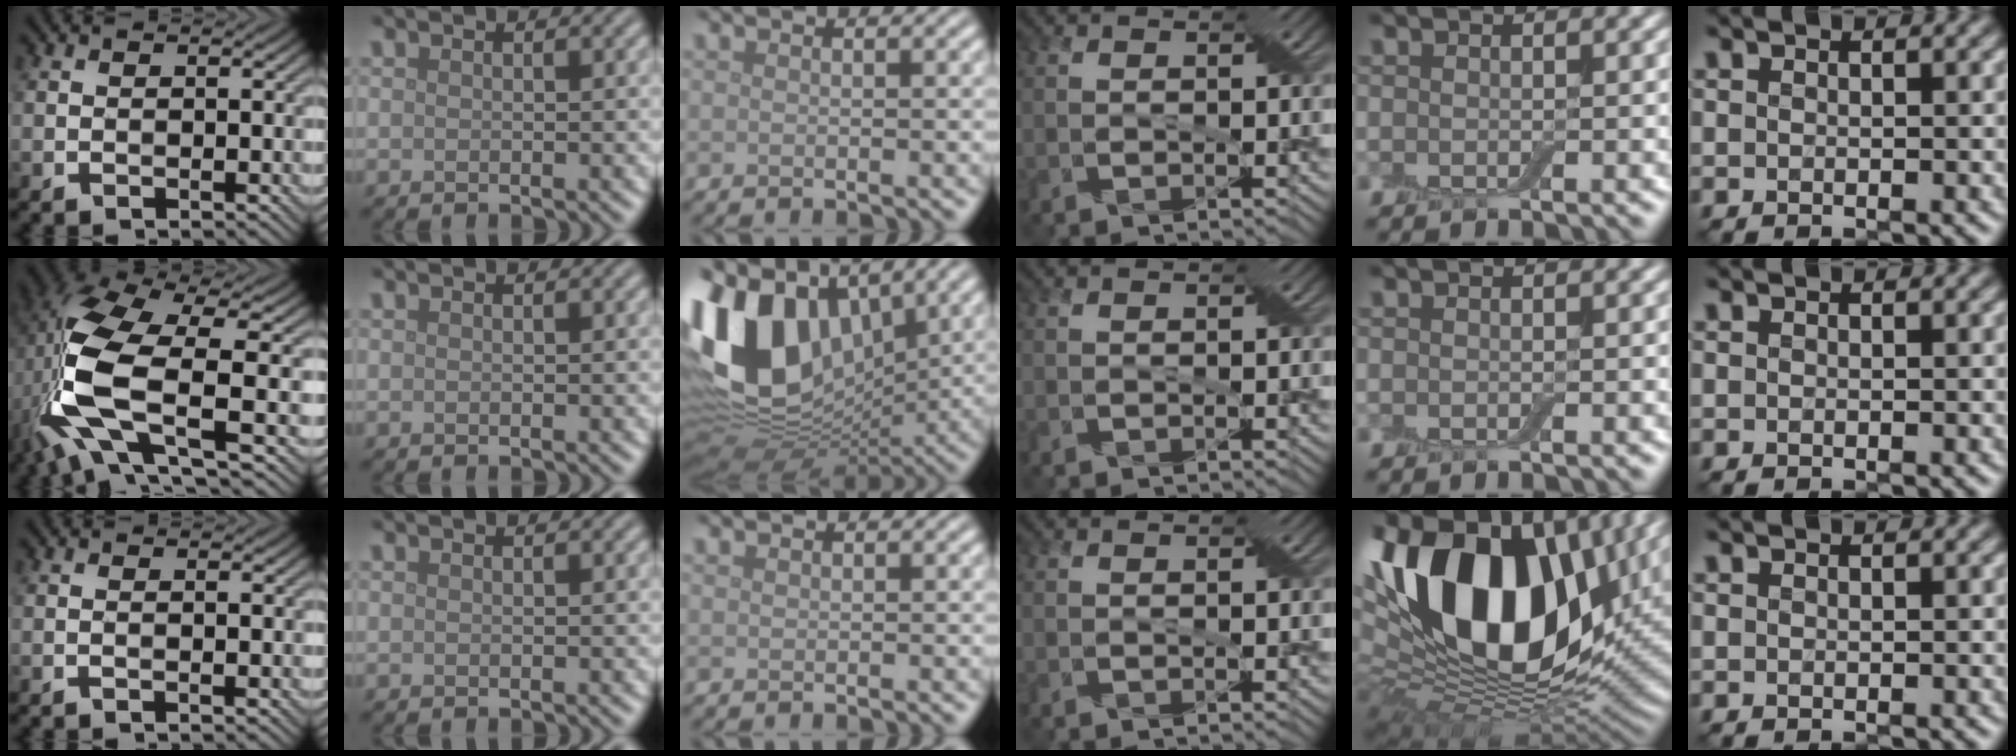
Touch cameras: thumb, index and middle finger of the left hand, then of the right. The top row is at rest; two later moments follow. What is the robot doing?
{"motion": "cut", "object": "cling film"}